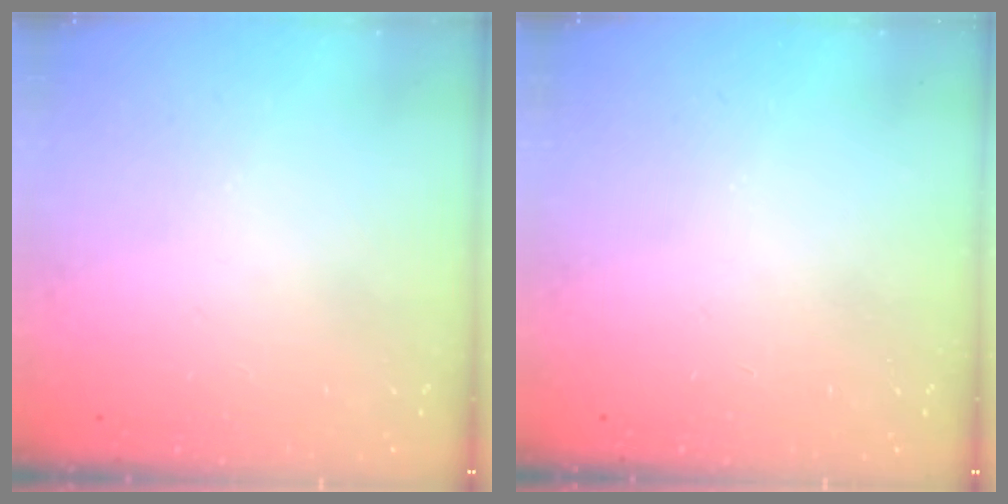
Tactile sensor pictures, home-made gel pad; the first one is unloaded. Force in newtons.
{"total": 0.0}